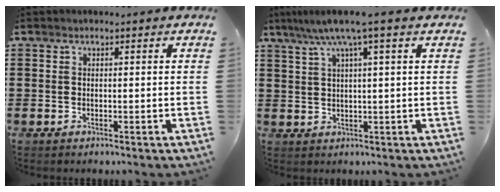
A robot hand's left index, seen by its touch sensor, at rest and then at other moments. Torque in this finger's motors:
{"motor_torque": [1.15, -0.99, 0.35, 0.18]}